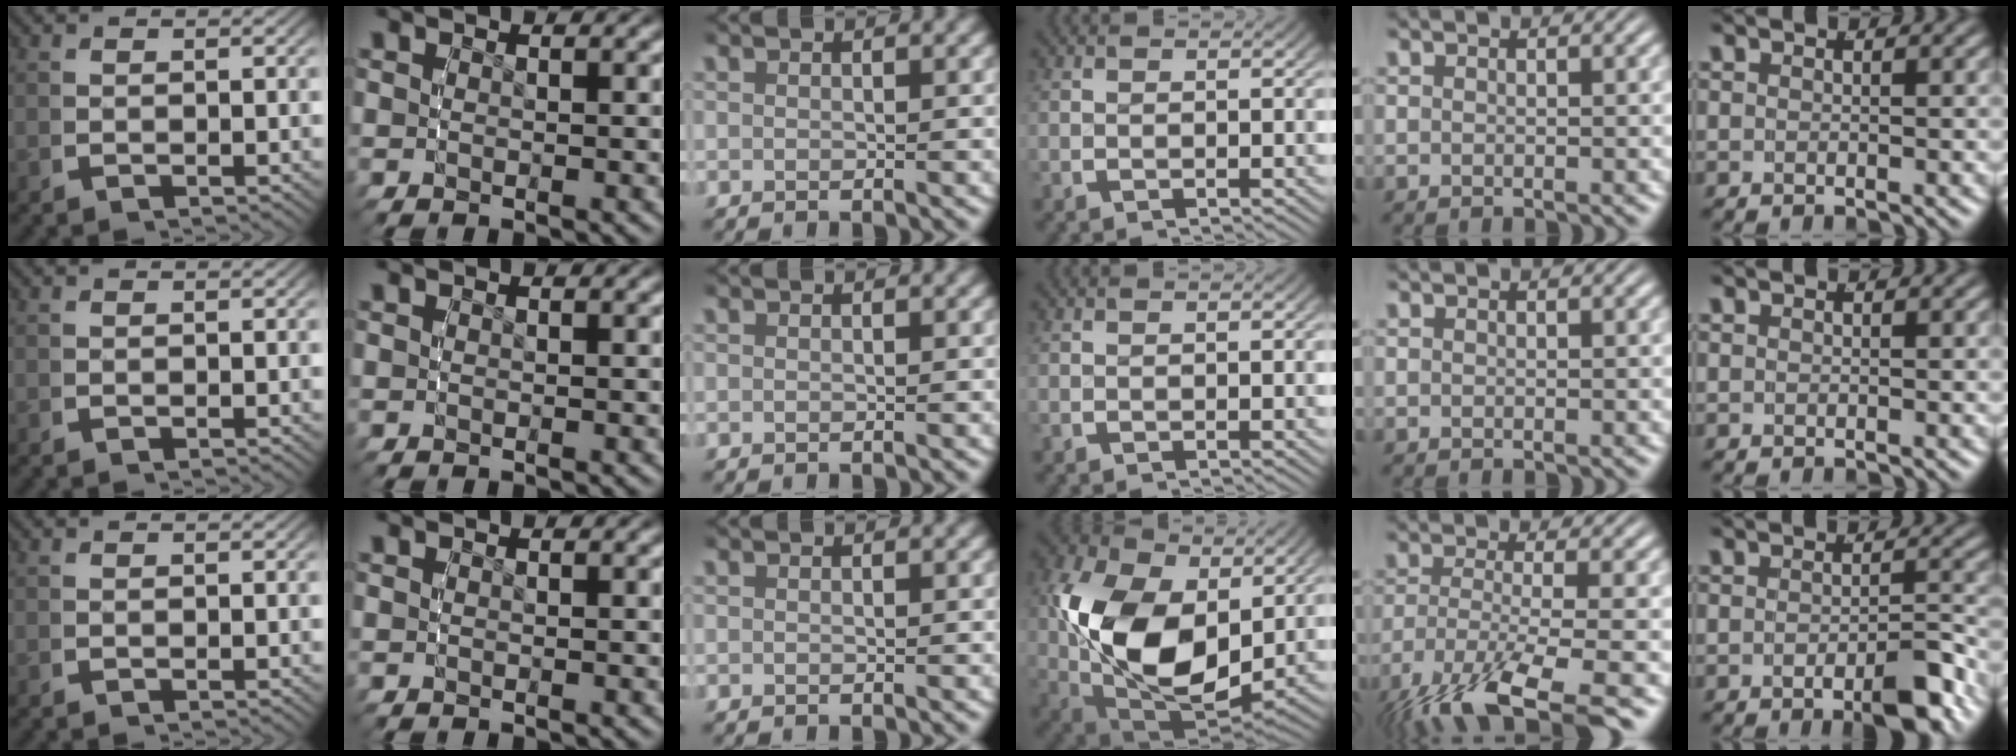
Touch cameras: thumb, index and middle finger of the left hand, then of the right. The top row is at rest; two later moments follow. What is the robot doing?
{"motion": "grasp_and_lifting", "object": "ethernet cable"}